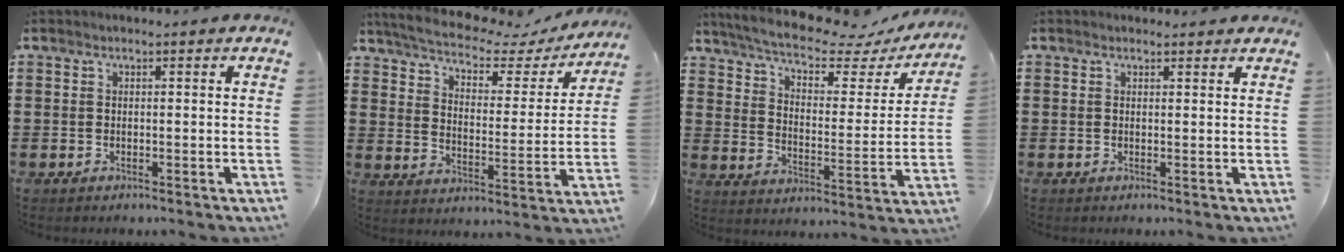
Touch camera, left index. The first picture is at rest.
{"total": 5.7, "force": [5.0, 1.2, 2.4], "torque": [-0.073, -0.030, 0.081]}
{"total": 7.7, "force": [6.6, 1.4, 3.7], "torque": [-0.093, -0.039, 0.109]}
{"total": 0.9, "force": [0.9, 0.3, 0.1], "torque": [-0.004, 0.001, 0.018]}